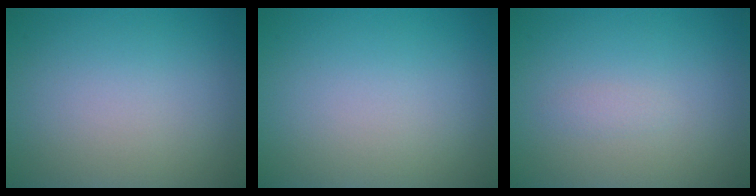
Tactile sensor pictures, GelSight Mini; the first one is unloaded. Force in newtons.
{"total": 0.0}
{"total": 0.6, "press": 0.6, "slide": 0.0}